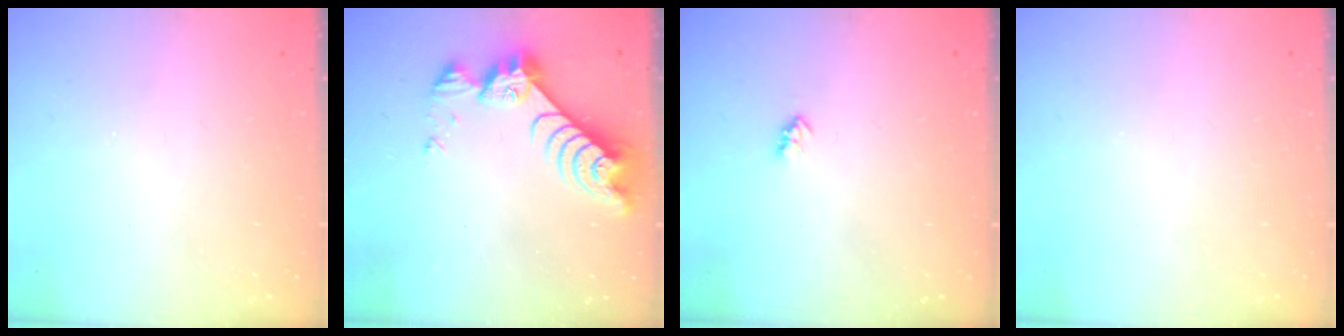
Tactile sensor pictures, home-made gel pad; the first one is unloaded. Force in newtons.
{"total": 8.9, "press": 8.8, "slide": 0.8}
{"total": 2.4, "press": 2.4, "slide": 0.4}
{"total": 0.0}